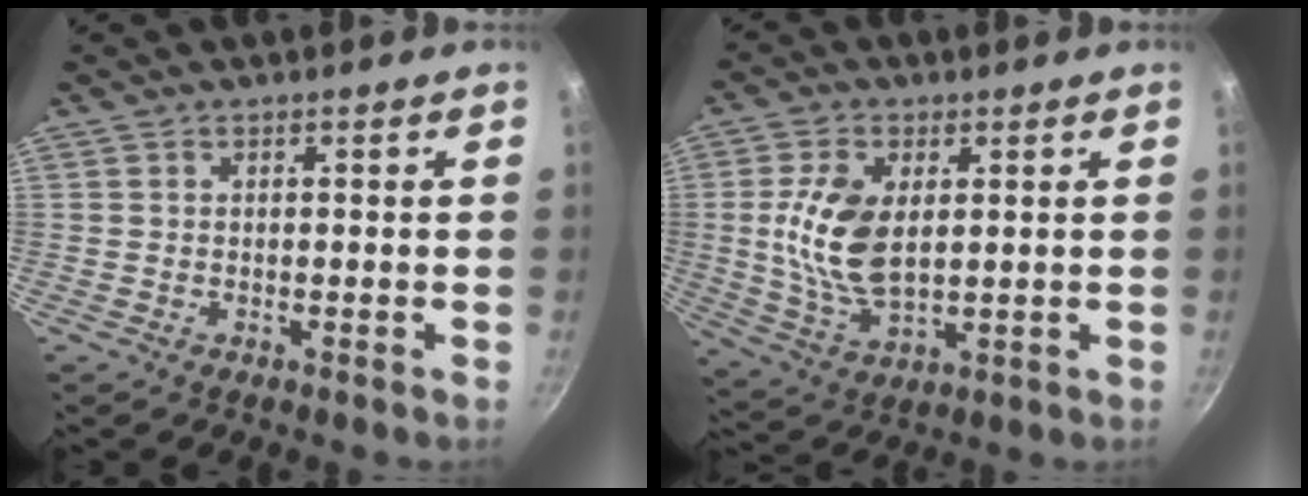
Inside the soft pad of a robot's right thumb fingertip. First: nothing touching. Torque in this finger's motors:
{"motor_torque": [-0.44, 1.04, 1.13, 0.22, 0.17]}